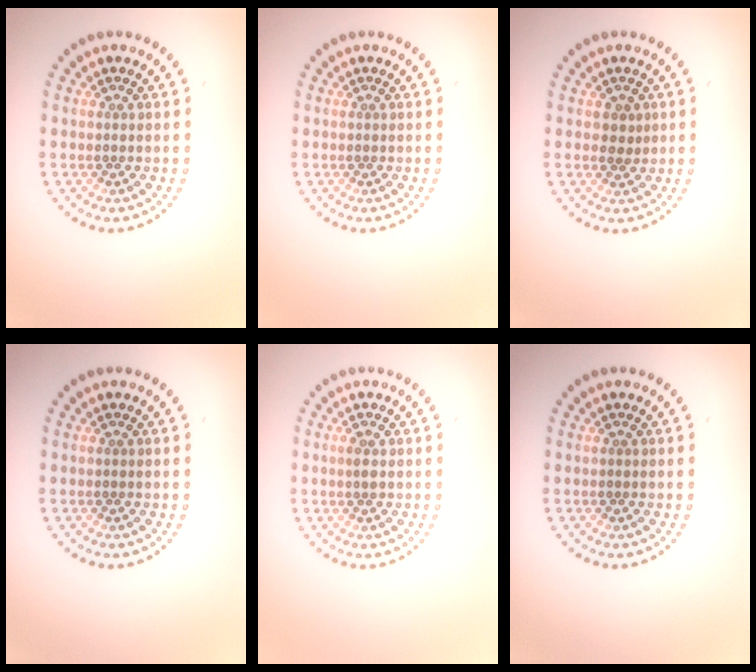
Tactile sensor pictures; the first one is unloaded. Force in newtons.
{"total": 0.0}
{"total": 0.9, "press": 0.6, "slide": 0.6}
{"total": 0.0}
{"total": 0.9, "press": 0.8, "slide": 0.3}
{"total": 0.0}